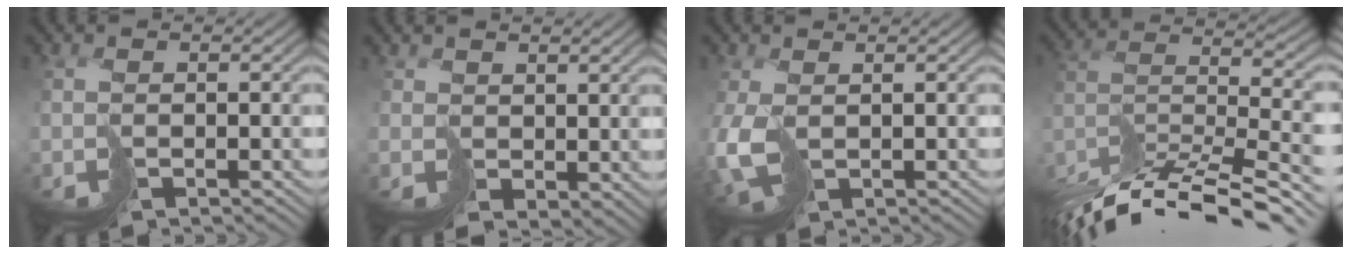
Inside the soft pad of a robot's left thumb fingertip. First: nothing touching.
{"total": 2.2, "force": [0.5, 1.7, 1.3], "torque": [-0.030, -0.009, 0.017]}
{"total": 5.2, "force": [0.1, 3.5, 3.8], "torque": [-0.107, -0.015, 0.010]}
{"total": 14.2, "force": [-11.1, 4.1, 7.9], "torque": [-0.180, -0.004, -0.178]}